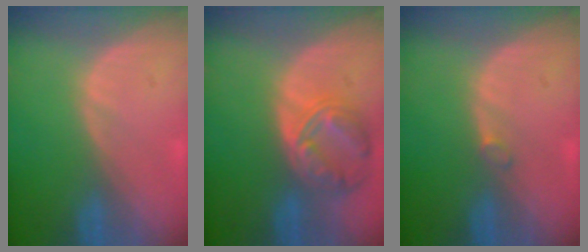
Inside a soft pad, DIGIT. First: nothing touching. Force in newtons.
{"total": 8.2, "press": 7.1, "slide": 4.0}
{"total": 0.9, "press": 0.8, "slide": 0.2}